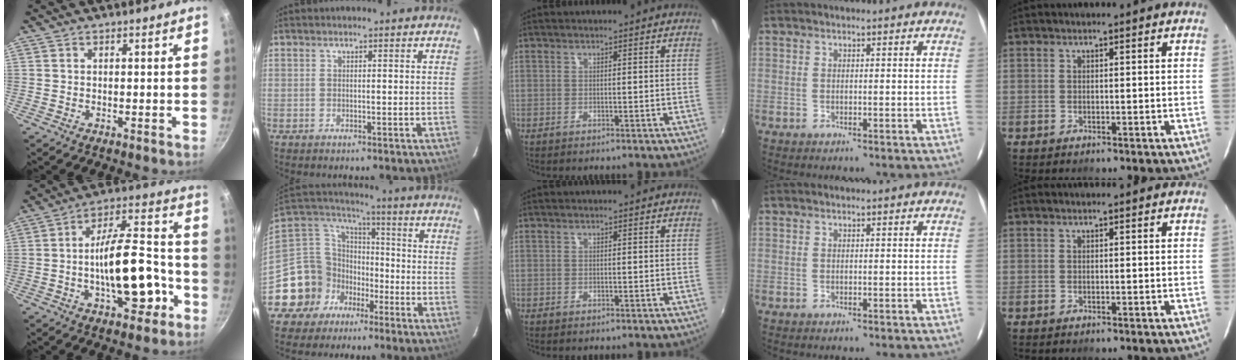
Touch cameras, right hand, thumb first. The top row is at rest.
{"thumb": {"total": 17.1, "force": [-5.1, 7.6, 14.5], "torque": [-0.193, 0.056, -0.074]}, "index": {"total": 14.2, "force": [-6.7, 11.8, 4.1], "torque": [-0.109, 0.048, -0.116]}}